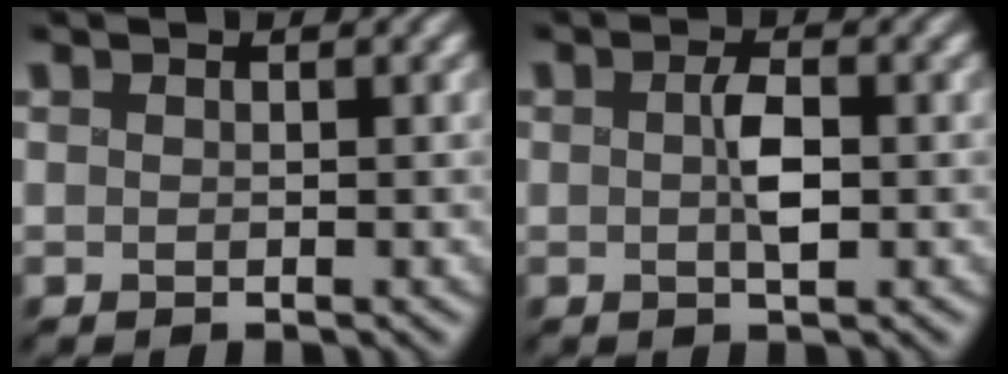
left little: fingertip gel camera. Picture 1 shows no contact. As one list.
[{"total": 1.4, "force": [-0.8, -0.1, 1.1], "torque": [-0.046, -0.002, 0.004]}]